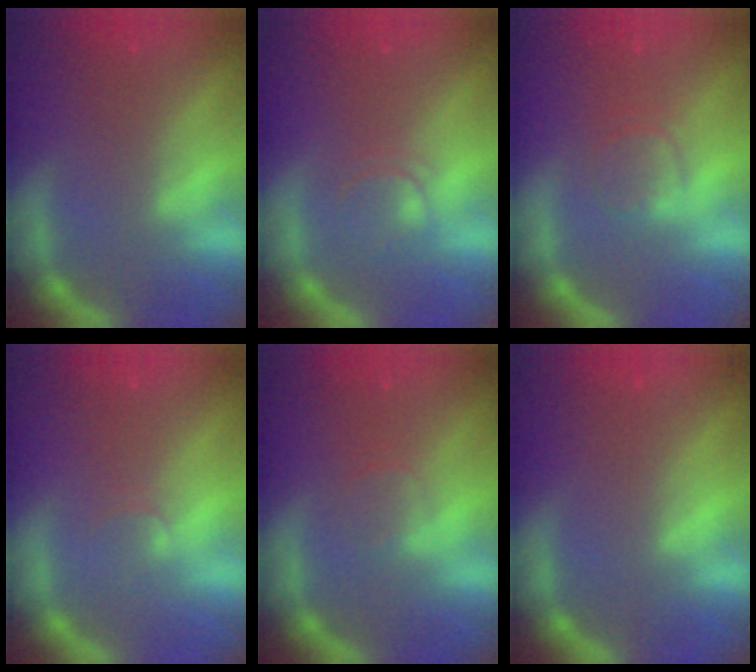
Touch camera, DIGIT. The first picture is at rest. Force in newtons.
{"total": 2.0}
{"total": 2.4}
{"total": 1.0}
{"total": 1.4}
{"total": 0.0}